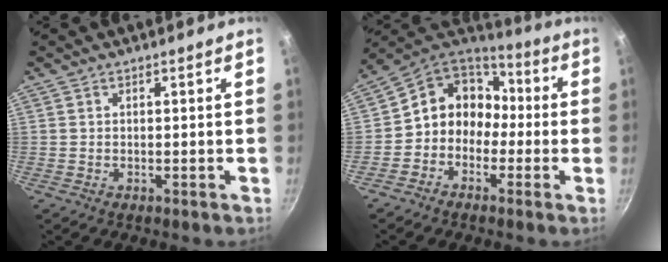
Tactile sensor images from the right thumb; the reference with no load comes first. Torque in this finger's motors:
{"motor_torque": [0.07, 0.20, 0.33, -0.27, 0.05]}